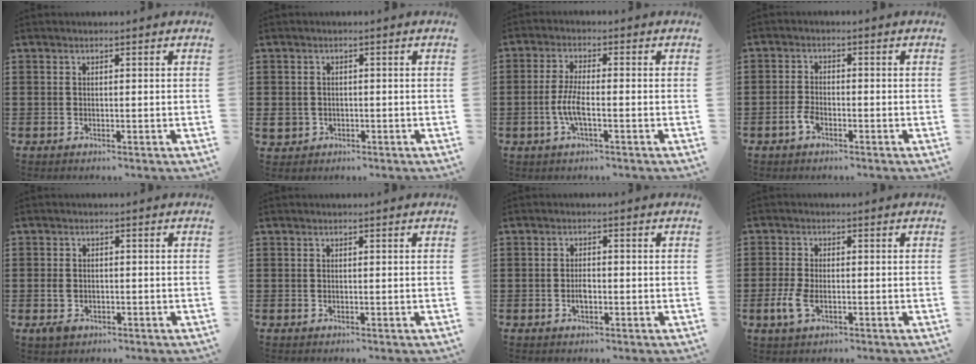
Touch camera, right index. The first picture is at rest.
{"total": 2.0, "force": [-0.8, 1.7, 0.5], "torque": [-0.016, 0.001, -0.019]}
{"total": 4.8, "force": [-1.6, 1.2, 4.3], "torque": [-0.103, -0.004, -0.038]}
{"total": 2.3, "force": [-1.4, 1.2, 1.5], "torque": [-0.036, 0.000, -0.029]}
{"total": 2.2, "force": [-0.9, 1.5, 1.3], "torque": [-0.041, -0.006, -0.022]}
{"total": 0.0}
{"total": 2.0, "force": [-0.6, 0.9, 1.7], "torque": [-0.032, 0.002, -0.011]}
{"total": 4.0, "force": [-1.2, 2.0, 3.2], "torque": [-0.085, -0.010, -0.029]}